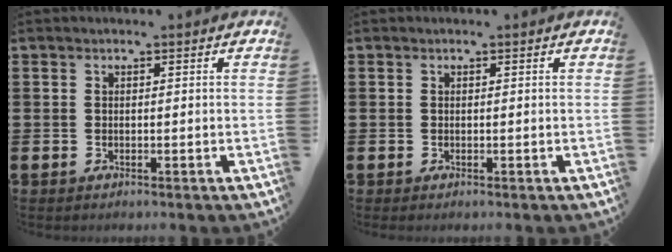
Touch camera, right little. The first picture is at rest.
{"total": 0.0}